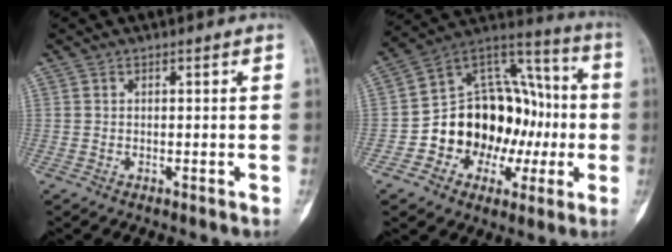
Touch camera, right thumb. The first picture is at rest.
{"total": 21.9, "force": [-3.4, 16.2, 14.3], "torque": [-0.159, 0.062, -0.043]}